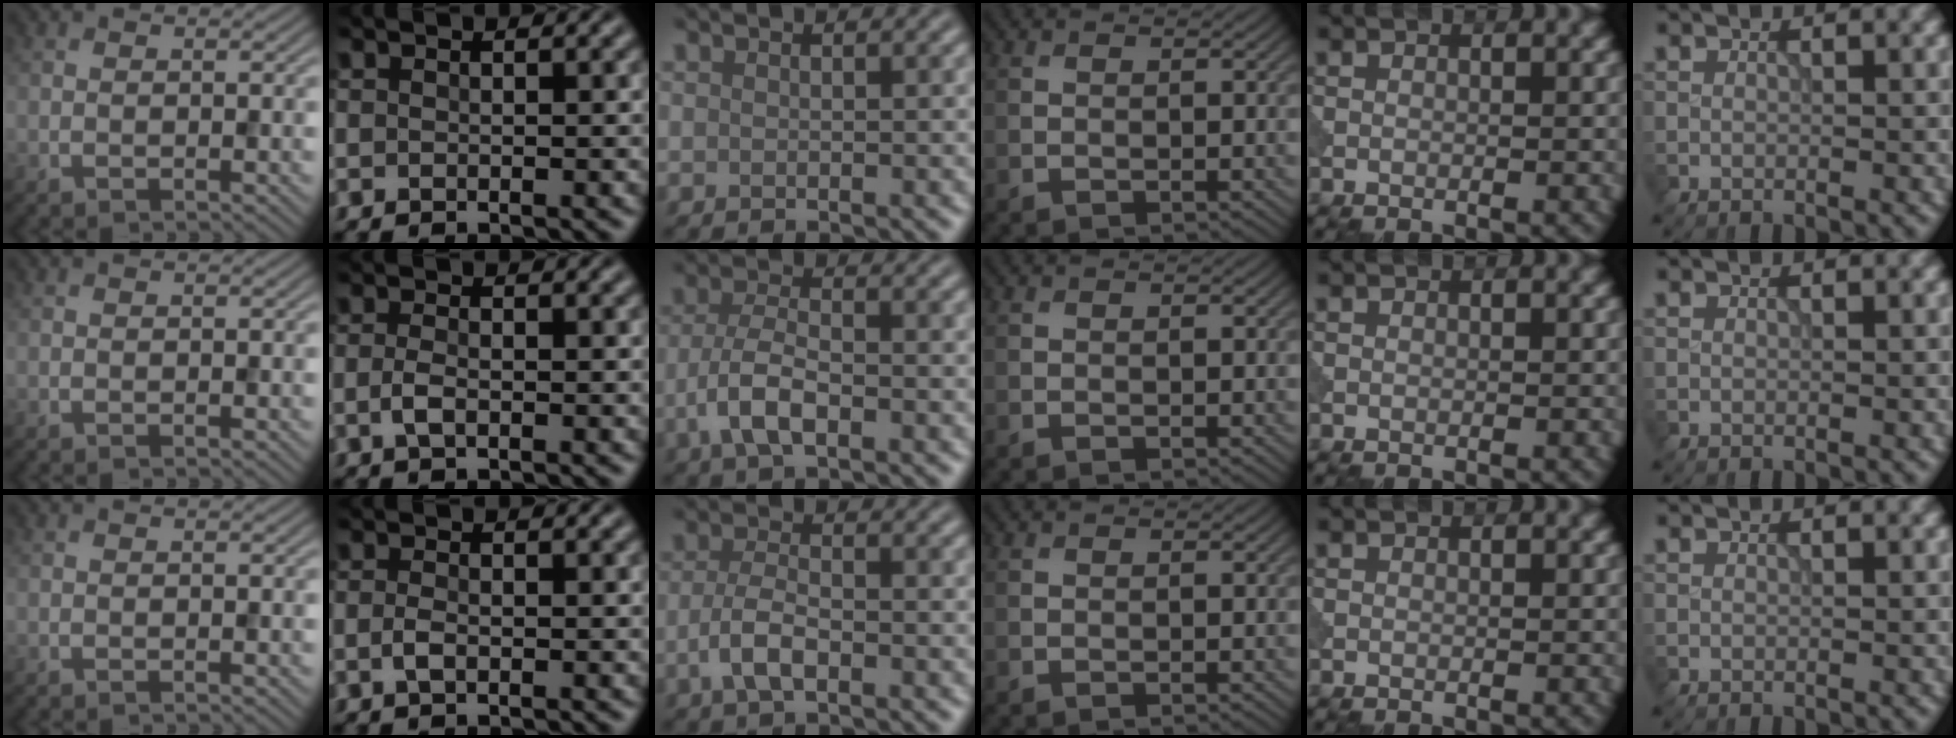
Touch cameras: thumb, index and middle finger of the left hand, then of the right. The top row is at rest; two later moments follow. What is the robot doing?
{"motion": "extract", "object": "peg toy"}